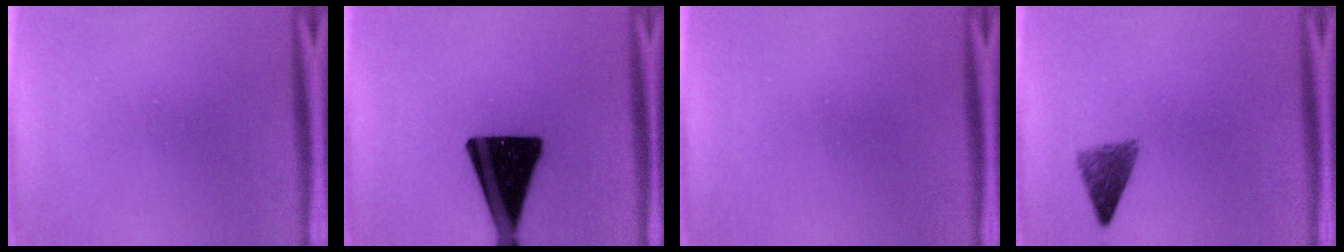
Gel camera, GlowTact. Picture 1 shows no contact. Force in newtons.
{"total": 19.0}
{"total": 0.5}
{"total": 3.3}